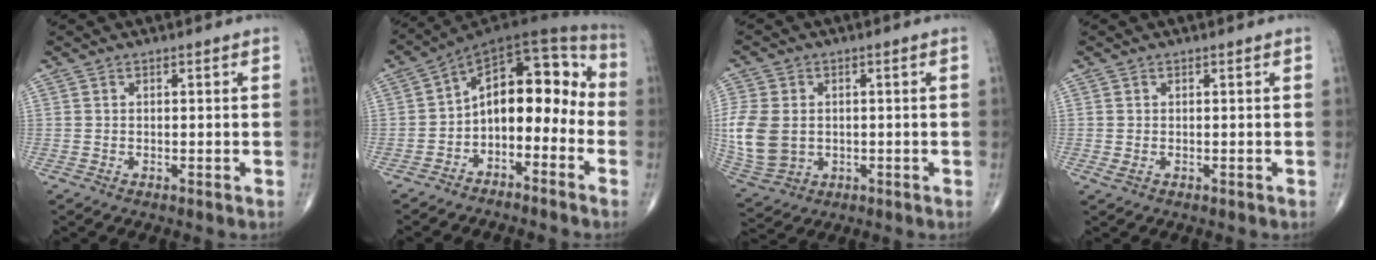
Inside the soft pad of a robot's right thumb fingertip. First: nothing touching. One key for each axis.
{"total": 13.9, "fx": -3.6, "fy": 8.4, "fz": 10.4, "tx": -0.112, "ty": 0.080, "tz": -0.066}
{"total": 11.8, "fx": -0.2, "fy": 9.0, "fz": 7.6, "tx": -0.170, "ty": -0.004, "tz": 0.009}
{"total": 0.9, "fx": -0.1, "fy": 0.6, "fz": 0.6, "tx": -0.015, "ty": 0.001, "tz": 0.003}